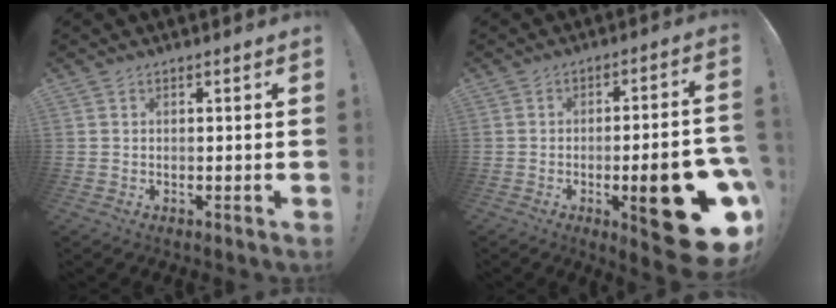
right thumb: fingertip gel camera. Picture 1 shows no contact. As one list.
[{"total": 22.2, "force": [-7.3, 6.9, 19.8], "torque": [-0.241, 0.029, -0.090]}]